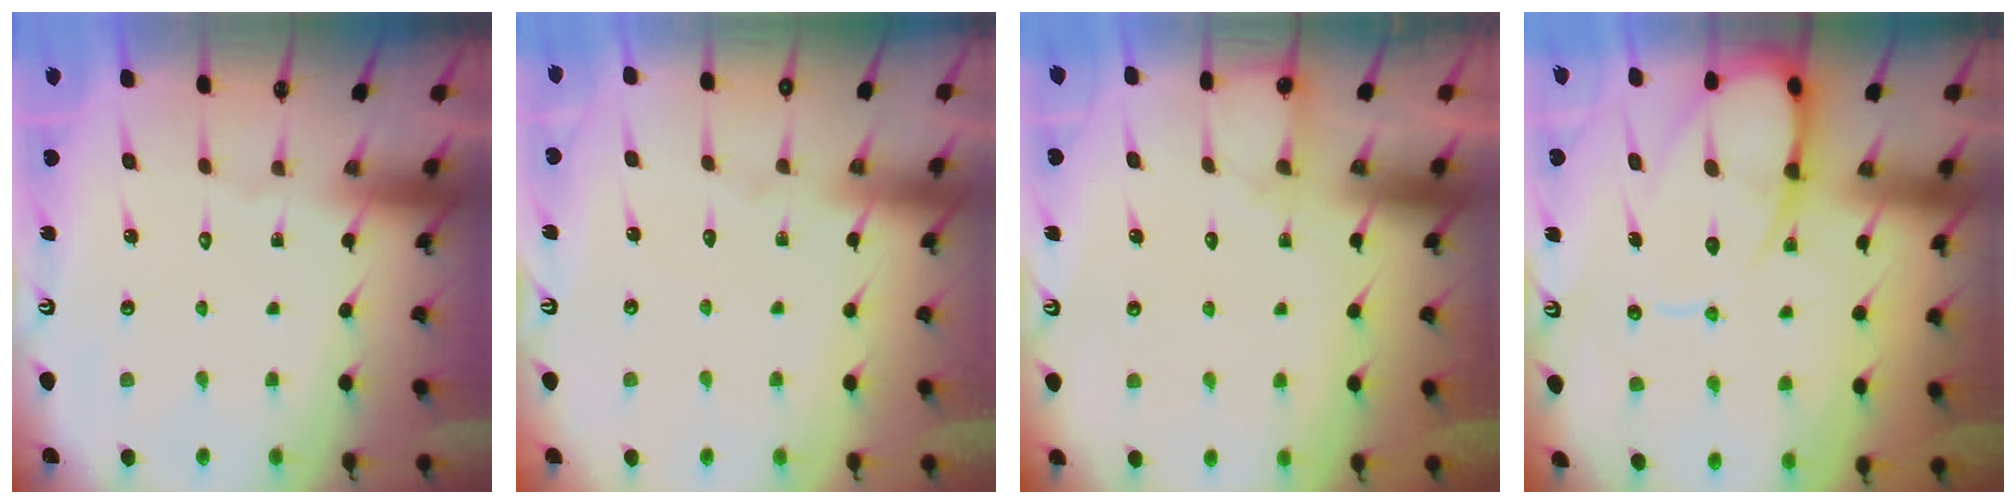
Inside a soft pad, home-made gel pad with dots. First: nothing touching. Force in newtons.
{"total": 3.0, "press": 3.0, "slide": 0.3}
{"total": 4.7, "press": 4.7, "slide": 0.4}
{"total": 12.7, "press": 12.6, "slide": 1.3}